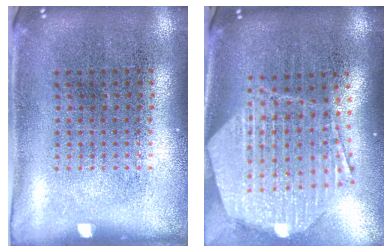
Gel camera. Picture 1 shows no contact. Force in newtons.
{"total": 2.7, "press": 2.1, "slide": 1.7}